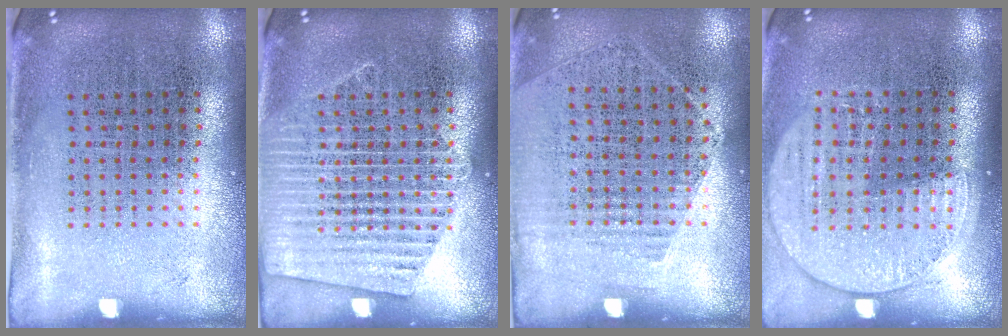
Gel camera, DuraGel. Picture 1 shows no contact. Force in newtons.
{"total": 2.9, "press": 2.9, "slide": 0.3}
{"total": 1.3, "press": 1.0, "slide": 0.8}
{"total": 1.4, "press": 1.3, "slide": 0.5}